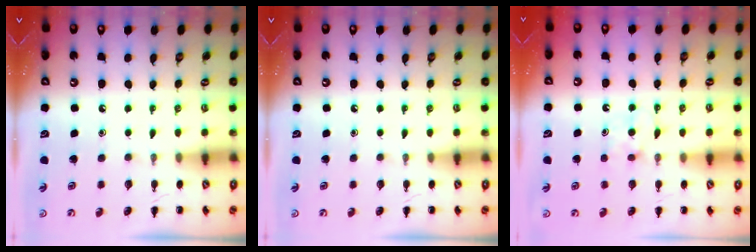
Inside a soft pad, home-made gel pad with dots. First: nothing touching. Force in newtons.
{"total": 0.0}
{"total": 4.9, "press": 4.7, "slide": 1.4}